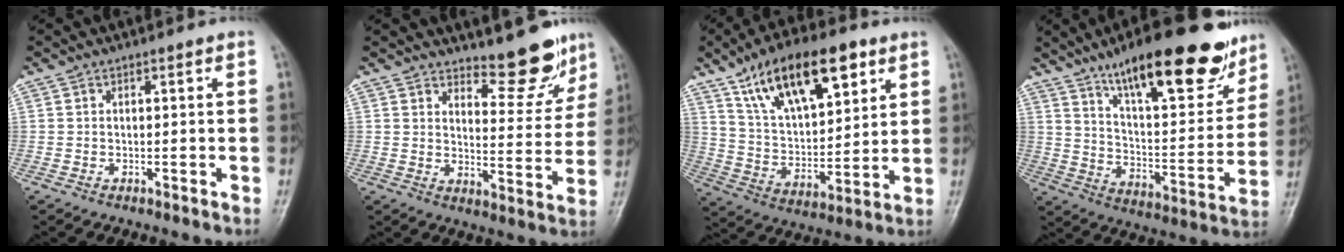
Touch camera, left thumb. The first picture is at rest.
{"total": 10.1, "force": [8.6, 3.2, 4.1], "torque": [-0.026, -0.075, 0.123]}
{"total": 19.9, "force": [10.9, 8.8, 14.1], "torque": [-0.196, -0.033, 0.195]}
{"total": 25.4, "force": [16.6, 7.8, 17.6], "torque": [-0.222, -0.058, 0.262]}